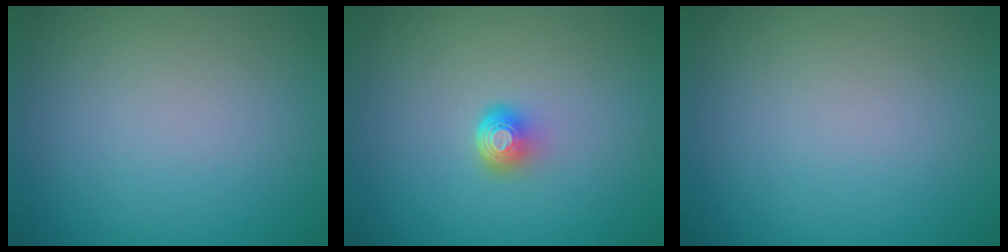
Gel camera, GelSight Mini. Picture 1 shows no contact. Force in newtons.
{"total": 2.1, "press": 1.4, "slide": 1.6}
{"total": 0.0}